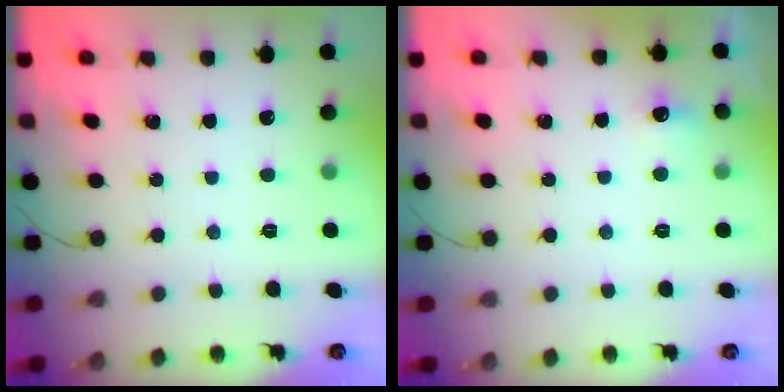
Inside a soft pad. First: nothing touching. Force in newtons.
{"total": 4.3, "press": 4.0, "slide": 1.5}